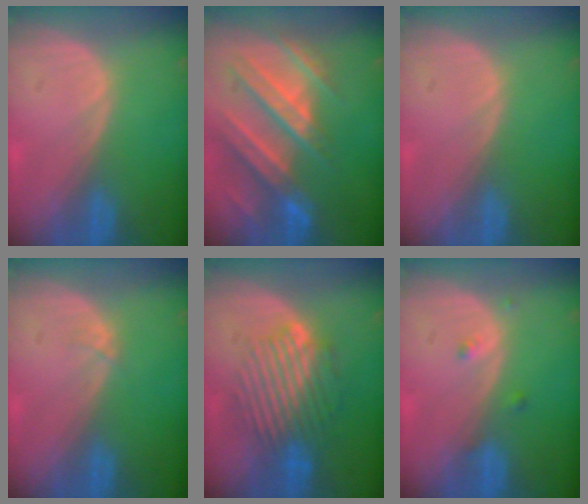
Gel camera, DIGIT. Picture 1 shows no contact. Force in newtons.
{"total": 10.9, "press": 9.8, "slide": 4.9}
{"total": 0.0}
{"total": 0.5, "press": 0.5, "slide": 0.1}
{"total": 9.2, "press": 8.3, "slide": 3.9}
{"total": 1.3, "press": 1.3, "slide": 0.0}